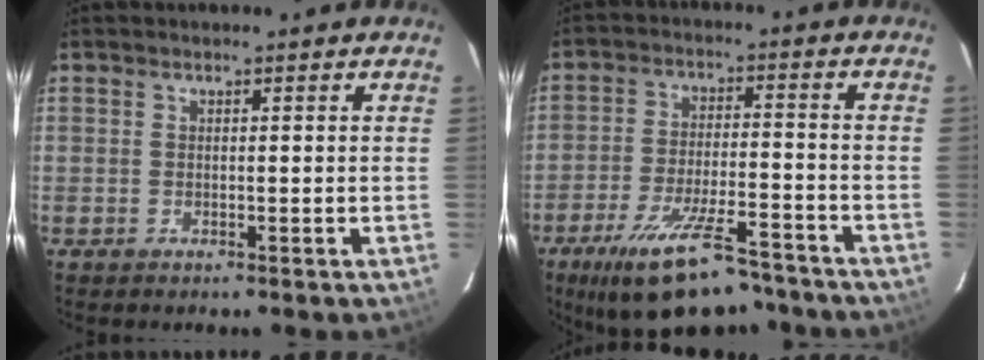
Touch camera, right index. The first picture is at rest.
{"total": 16.7, "force": [-12.8, 4.9, 9.4], "torque": [-0.181, -0.021, -0.196]}